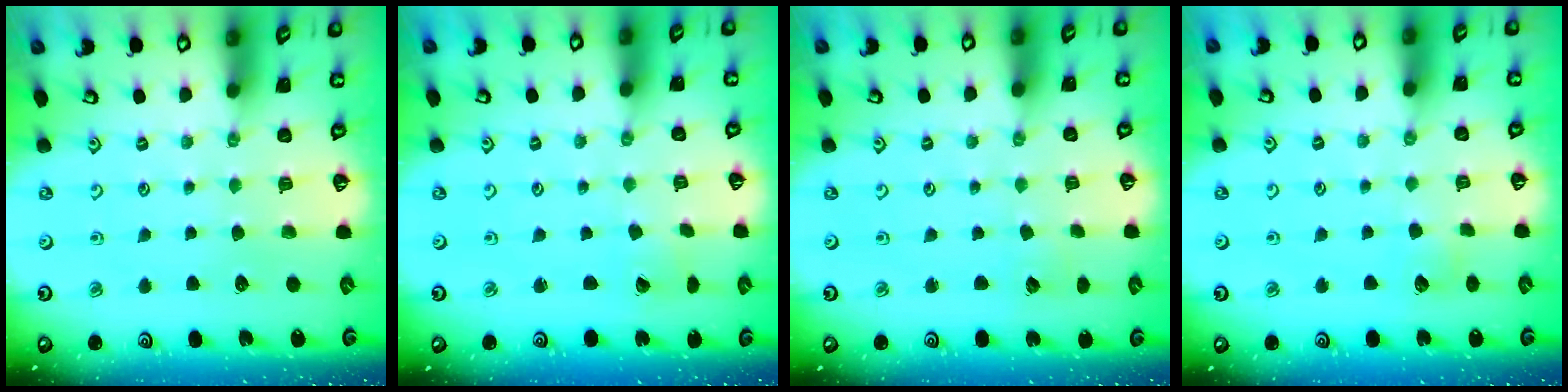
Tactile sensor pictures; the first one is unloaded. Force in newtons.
{"total": 1.1, "press": 1.1, "slide": 0.1}
{"total": 3.6, "press": 3.6, "slide": 0.3}
{"total": 4.4, "press": 4.4, "slide": 0.4}